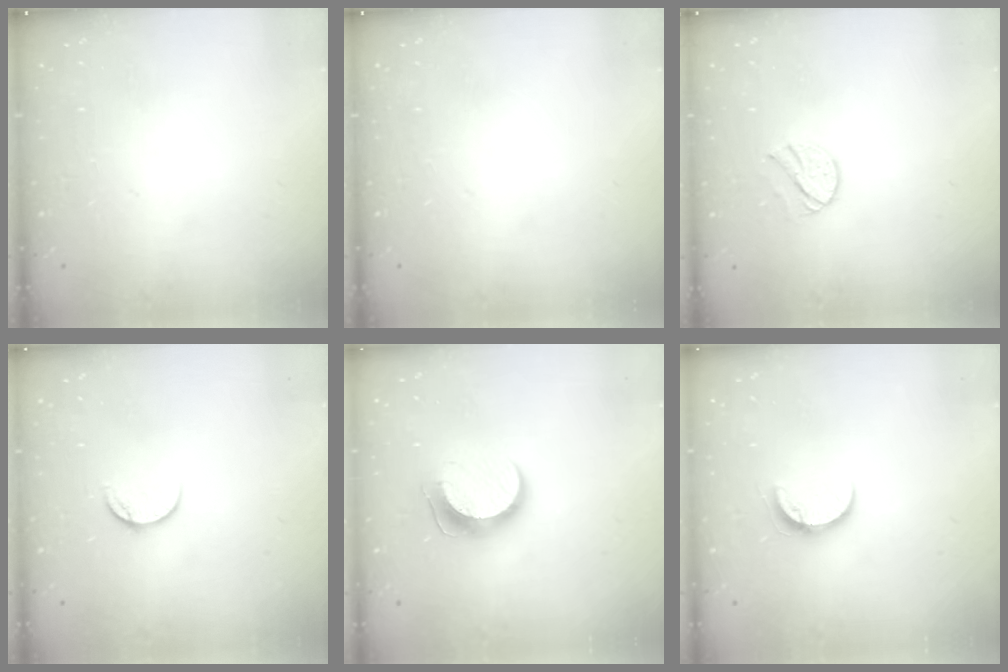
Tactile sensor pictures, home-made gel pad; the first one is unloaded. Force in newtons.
{"total": 0.0}
{"total": 7.6, "press": 7.6, "slide": 0.4}
{"total": 7.2, "press": 7.1, "slide": 0.8}
{"total": 9.7, "press": 9.7, "slide": 1.0}
{"total": 7.7, "press": 7.6, "slide": 0.6}